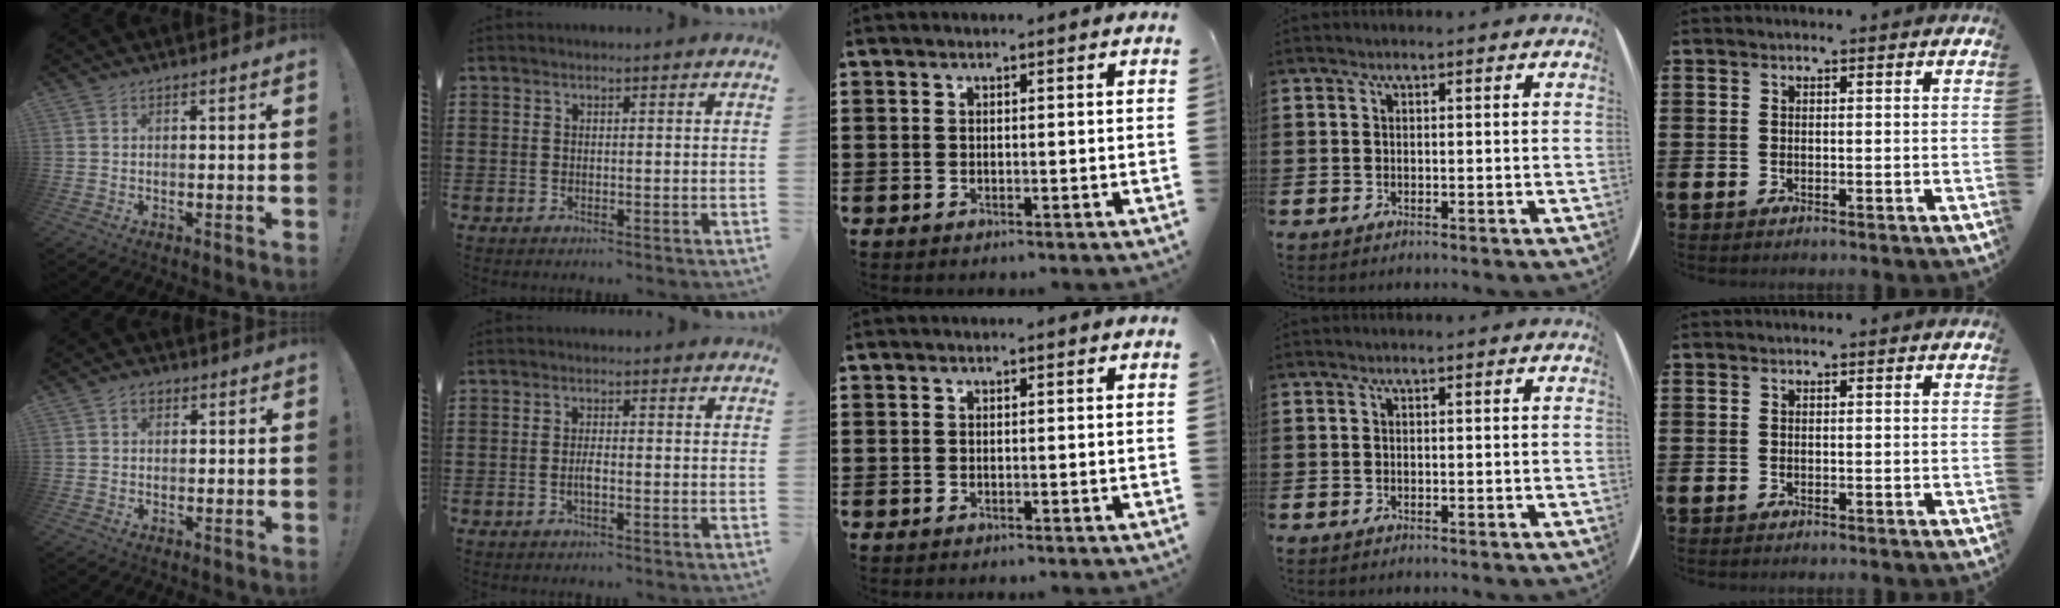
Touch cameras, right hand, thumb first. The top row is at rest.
{"thumb": {"total": 2.5, "force": [0.9, 1.8, 1.4], "torque": [-0.019, 0.000, 0.014]}, "index": {"total": 1.7, "force": [-0.5, 0.5, 1.6], "torque": [-0.038, -0.001, -0.012]}}